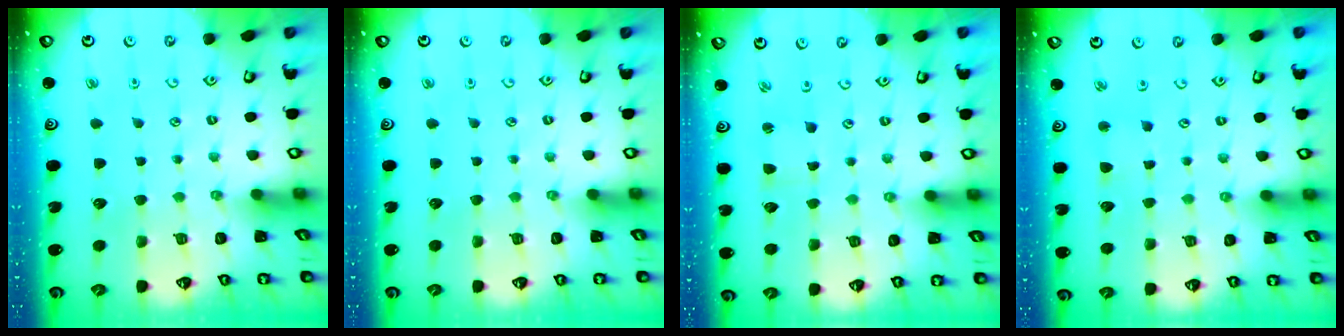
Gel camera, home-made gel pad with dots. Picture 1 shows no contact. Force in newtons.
{"total": 0.0}
{"total": 1.3, "press": 1.3, "slide": 0.1}
{"total": 2.3, "press": 2.3, "slide": 0.2}